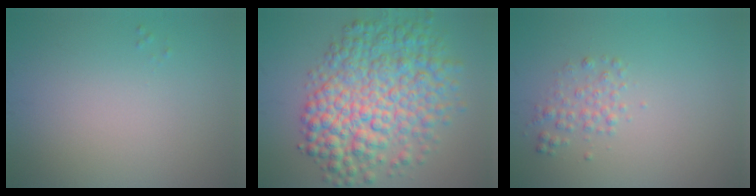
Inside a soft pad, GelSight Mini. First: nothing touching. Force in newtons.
{"total": 9.8, "press": 9.8, "slide": 0.1}
{"total": 1.6, "press": 1.6, "slide": 0.0}